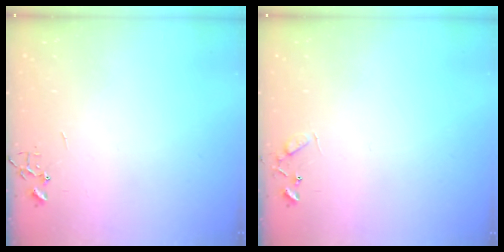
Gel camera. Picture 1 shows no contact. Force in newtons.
{"total": 5.6, "press": 5.6, "slide": 0.5}